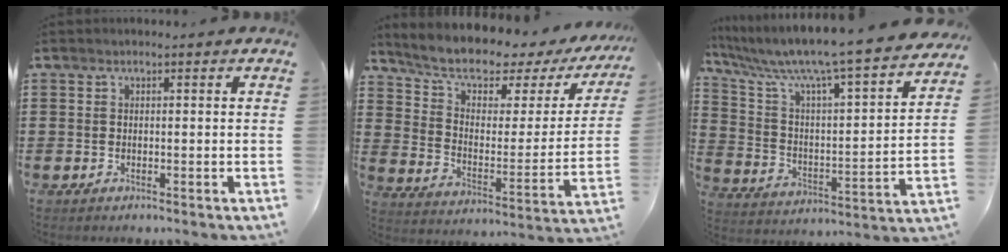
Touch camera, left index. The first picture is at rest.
{"total": 6.5, "force": [4.9, 2.7, 3.3], "torque": [-0.082, -0.036, 0.080]}
{"total": 8.7, "force": [7.3, -0.1, 4.6], "torque": [-0.122, -0.067, 0.114]}